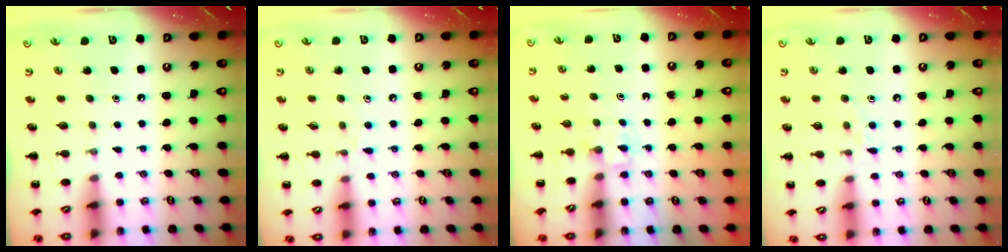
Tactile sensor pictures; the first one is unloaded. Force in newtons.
{"total": 6.4, "press": 6.0, "slide": 2.2}
{"total": 2.8, "press": 2.6, "slide": 1.1}
{"total": 5.6, "press": 5.2, "slide": 2.1}